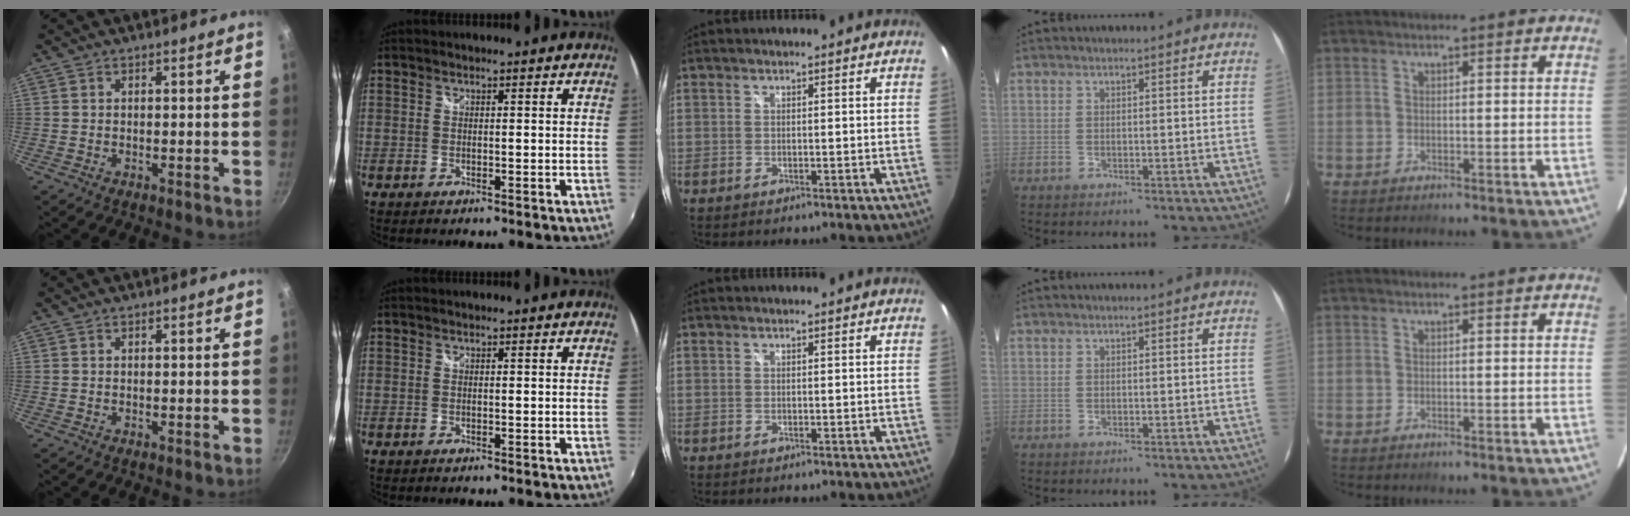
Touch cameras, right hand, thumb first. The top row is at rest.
{}